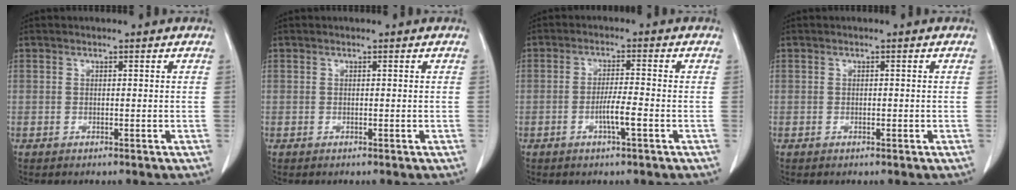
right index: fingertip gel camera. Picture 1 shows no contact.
{"total": 0.0}
{"total": 4.3, "force": [-1.6, 0.2, 4.0], "torque": [-0.073, -0.002, -0.030]}
{"total": 0.8, "force": [-0.2, 0.4, 0.7], "torque": [-0.017, 0.002, -0.001]}